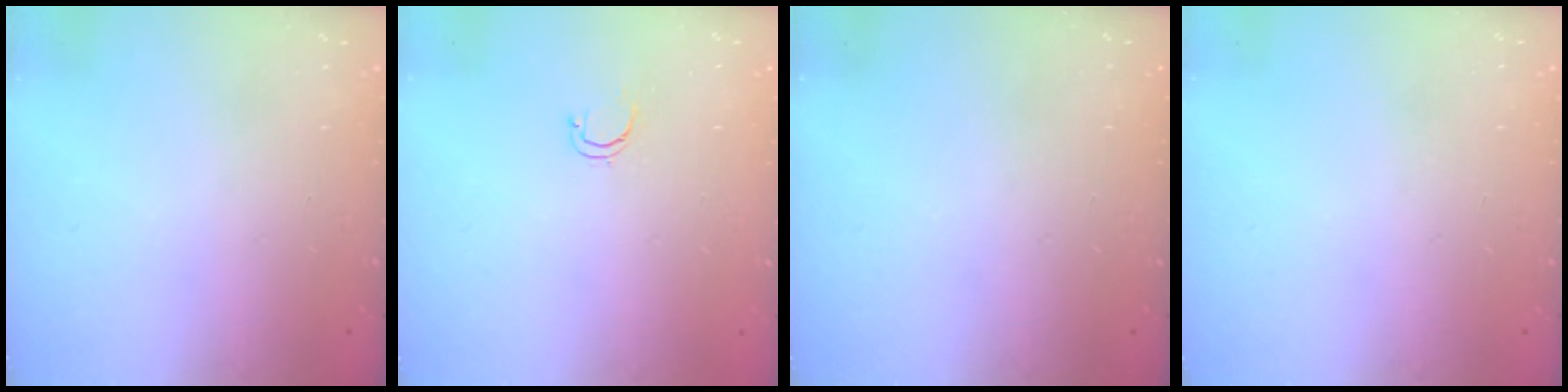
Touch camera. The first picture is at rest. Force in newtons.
{"total": 3.5, "press": 3.4, "slide": 0.8}
{"total": 0.0}
{"total": 0.0}